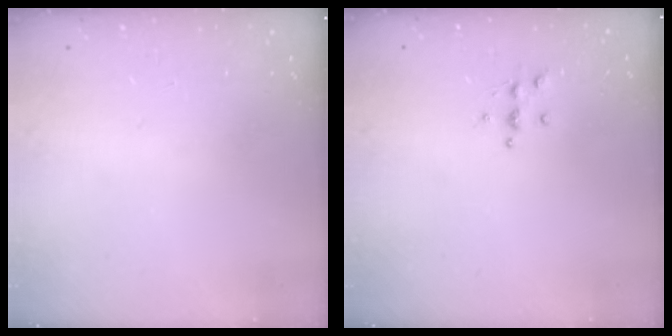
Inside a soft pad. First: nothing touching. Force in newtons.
{"total": 4.3, "press": 4.3, "slide": 0.5}